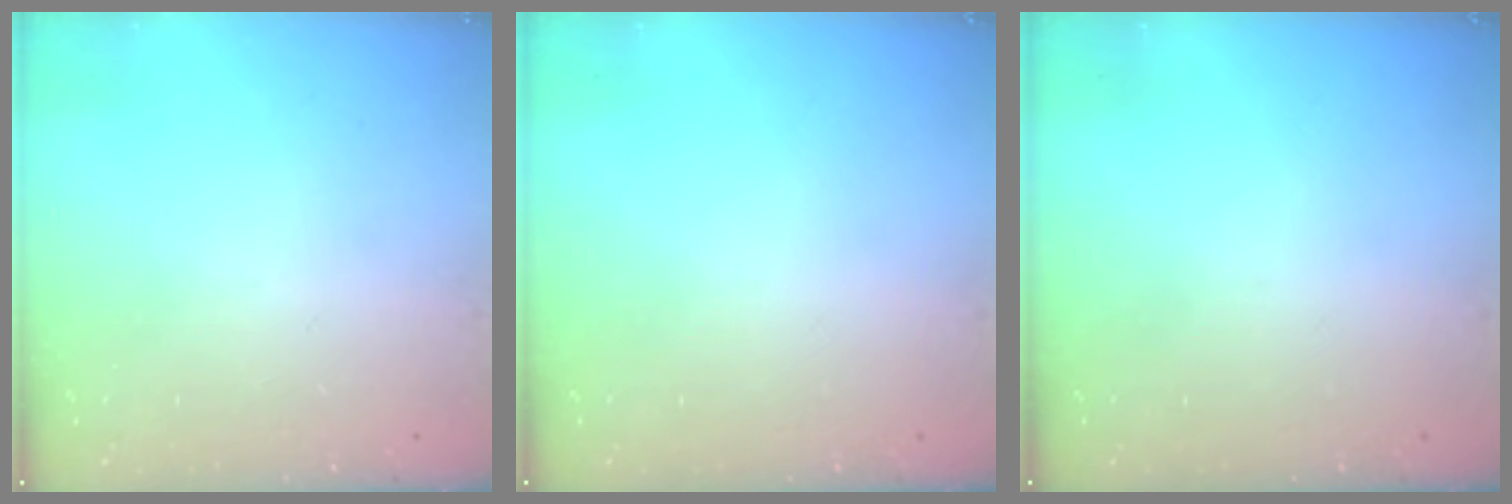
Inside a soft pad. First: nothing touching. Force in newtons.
{"total": 0.0}
{"total": 0.0}